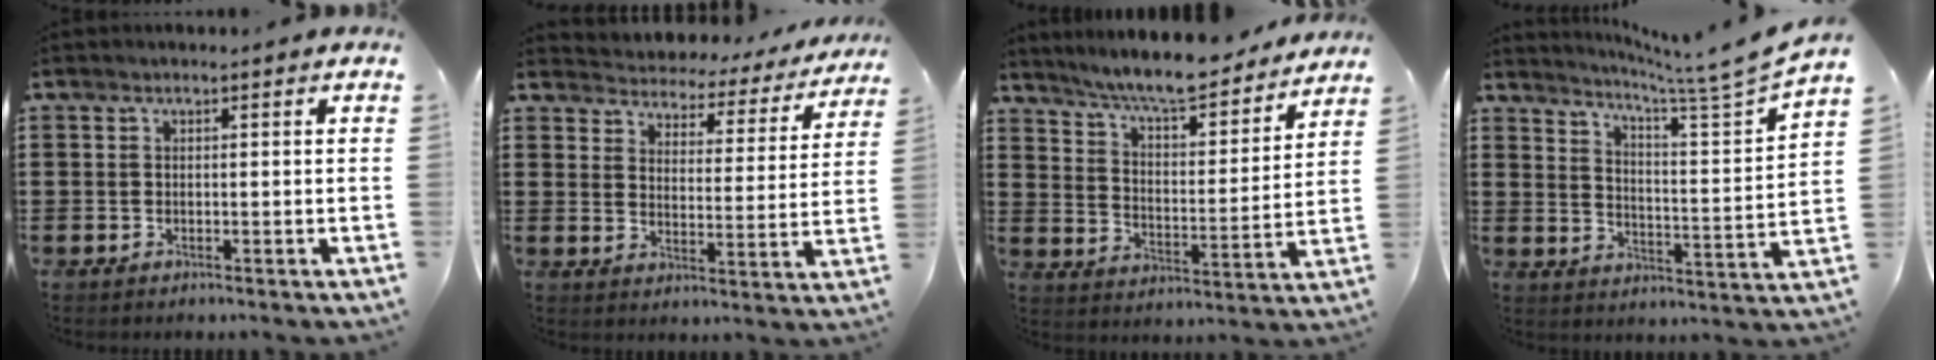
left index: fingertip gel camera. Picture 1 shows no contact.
{"total": 3.3, "force": [3.2, 0.5, -0.2], "torque": [-0.021, -0.031, 0.048]}
{"total": 8.0, "force": [7.5, -0.1, 2.8], "torque": [-0.084, -0.051, 0.128]}
{"total": 6.4, "force": [5.6, -1.3, 2.9], "torque": [-0.064, -0.058, 0.084]}